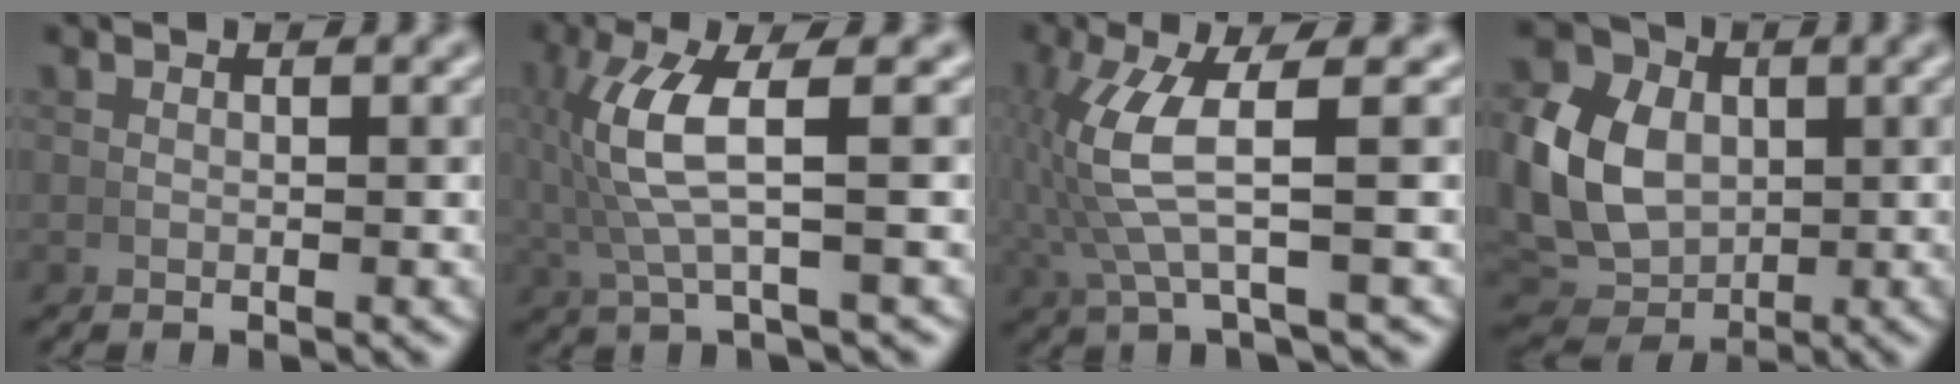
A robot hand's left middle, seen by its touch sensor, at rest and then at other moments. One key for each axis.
{"total": 5.8, "fx": 0.7, "fy": 1.5, "fz": 5.6, "tx": -0.118, "ty": 0.009, "tz": 0.015}
{"total": 5.8, "fx": 0.6, "fy": 1.5, "fz": 5.6, "tx": -0.125, "ty": 0.007, "tz": 0.014}
{"total": 9.7, "fx": 0.2, "fy": 7.8, "fz": 5.7, "tx": -0.133, "ty": -0.032, "tz": 0.016}